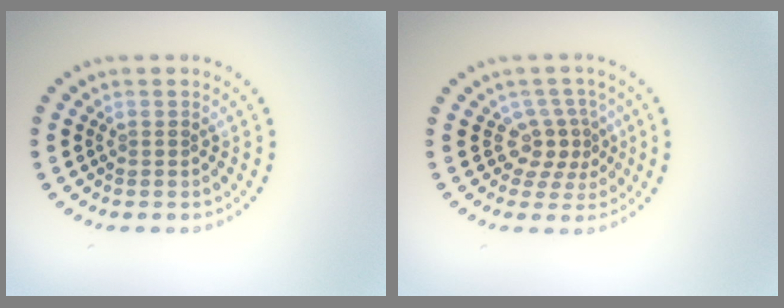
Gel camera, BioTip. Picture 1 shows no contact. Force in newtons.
{"total": 2.7, "press": 1.9, "slide": 1.9}